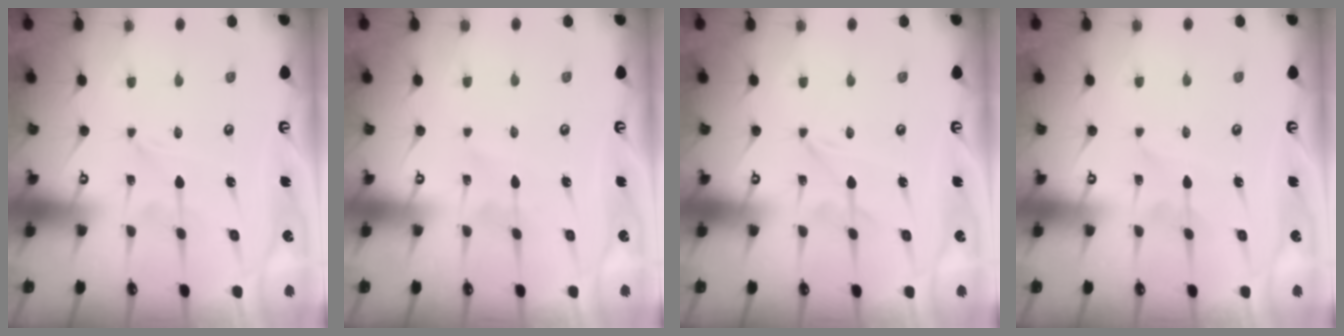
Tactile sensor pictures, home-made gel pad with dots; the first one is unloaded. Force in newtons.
{"total": 2.4, "press": 2.4, "slide": 0.3}
{"total": 0.9, "press": 0.8, "slide": 0.1}
{"total": 1.6, "press": 1.6, "slide": 0.1}